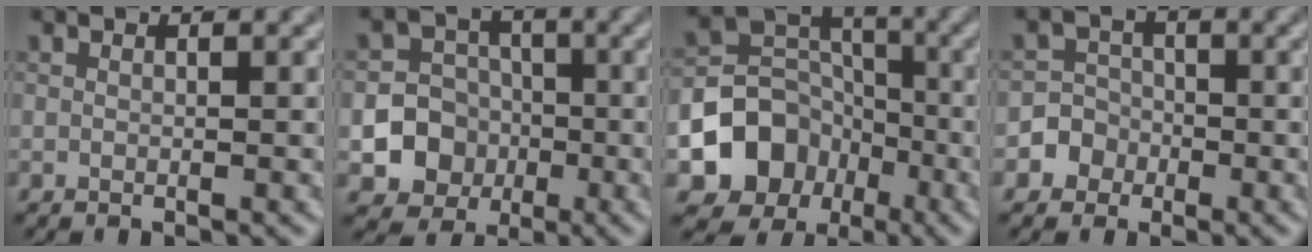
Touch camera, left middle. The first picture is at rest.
{"total": 8.8, "force": [-2.6, 8.2, 1.9], "torque": [-0.022, -0.007, -0.066]}
{"total": 7.8, "force": [-3.4, 6.3, 3.1], "torque": [-0.037, -0.003, -0.063]}
{"total": 3.4, "force": [-1.5, 3.1, 0.1], "torque": [0.035, 0.004, -0.040]}